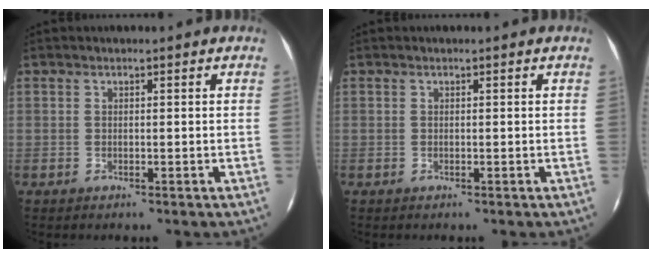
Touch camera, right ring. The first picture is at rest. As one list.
[{"total": 0.0}]